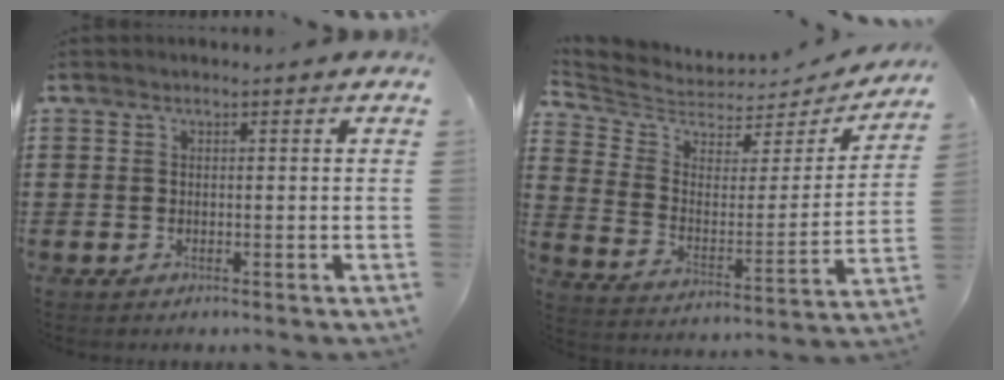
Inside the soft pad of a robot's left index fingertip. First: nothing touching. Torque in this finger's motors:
{"motor_torque": [1.09, -1.05, 0.10, 0.02]}